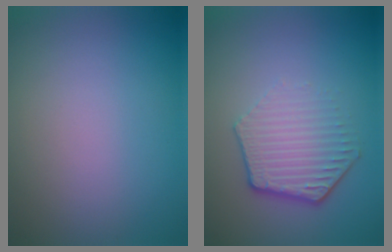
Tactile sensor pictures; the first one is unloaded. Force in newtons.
{"total": 4.3, "press": 3.3, "slide": 2.7}